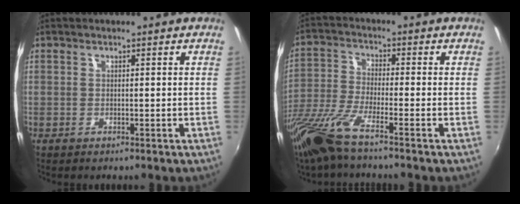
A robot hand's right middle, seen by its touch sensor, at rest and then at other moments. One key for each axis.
{"total": 10.7, "fx": -7.9, "fy": 0.9, "fz": 7.2, "tx": -0.159, "ty": -0.032, "tz": -0.155}